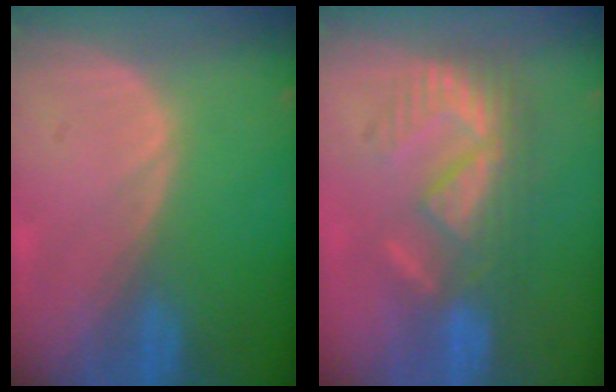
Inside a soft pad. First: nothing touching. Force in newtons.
{"total": 8.9, "press": 7.9, "slide": 4.1}